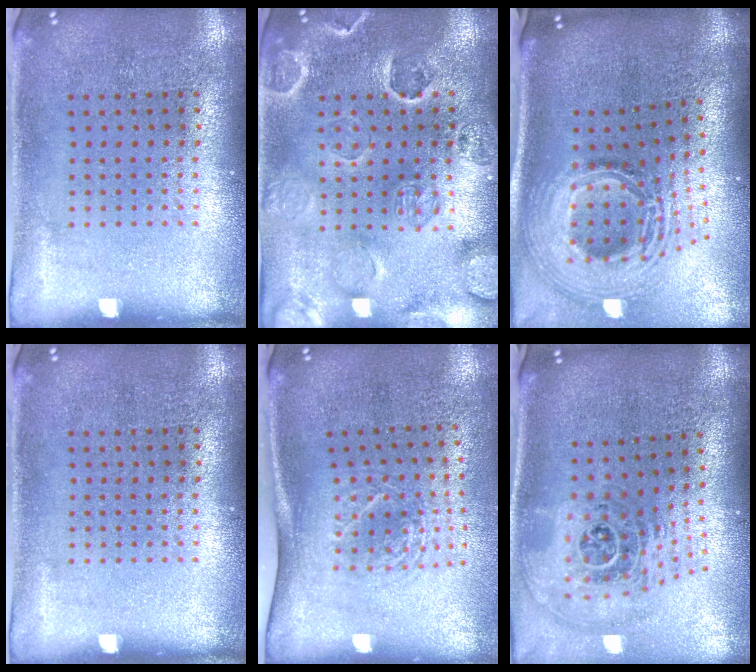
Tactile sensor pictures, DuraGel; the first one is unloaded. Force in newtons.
{"total": 2.7, "press": 2.6, "slide": 0.6}
{"total": 3.0, "press": 2.1, "slide": 2.2}
{"total": 0.0}
{"total": 1.8, "press": 1.3, "slide": 1.2}
{"total": 2.0, "press": 1.5, "slide": 1.3}